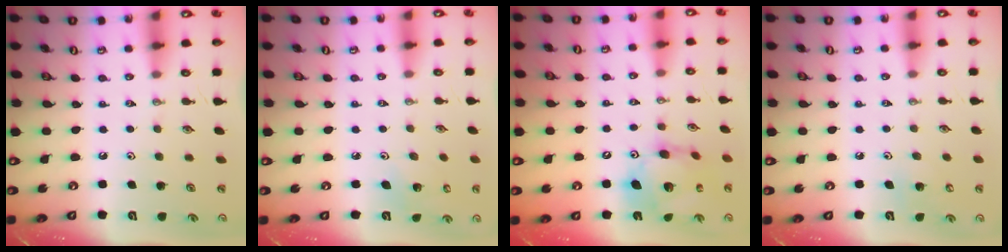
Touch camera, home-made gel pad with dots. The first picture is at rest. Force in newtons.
{"total": 3.6, "press": 3.4, "slide": 1.2}
{"total": 14.9, "press": 14.8, "slide": 1.4}
{"total": 5.2, "press": 5.2, "slide": 0.4}